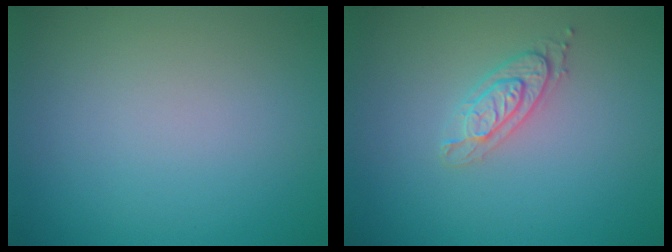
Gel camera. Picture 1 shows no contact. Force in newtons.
{"total": 2.1, "press": 2.1, "slide": 0.3}